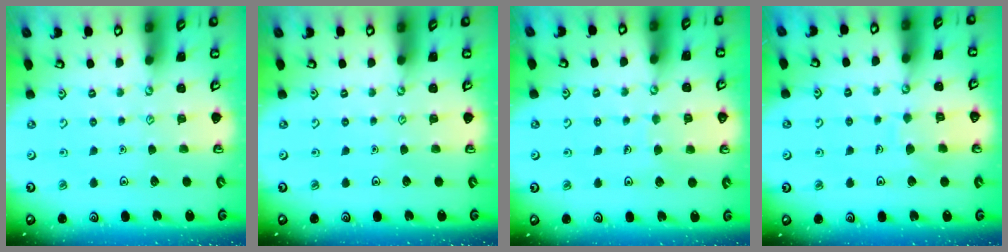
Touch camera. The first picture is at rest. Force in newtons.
{"total": 0.0}
{"total": 3.7, "press": 3.7, "slide": 0.2}
{"total": 6.9, "press": 6.9, "slide": 0.7}